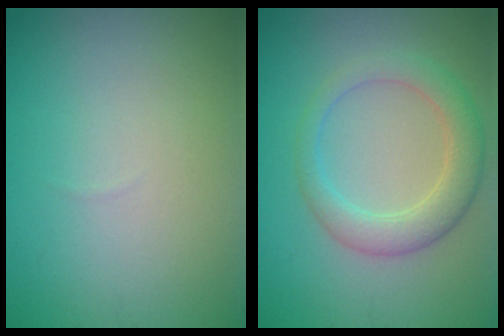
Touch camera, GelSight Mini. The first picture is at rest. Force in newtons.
{"total": 4.0, "press": 3.9, "slide": 0.5}